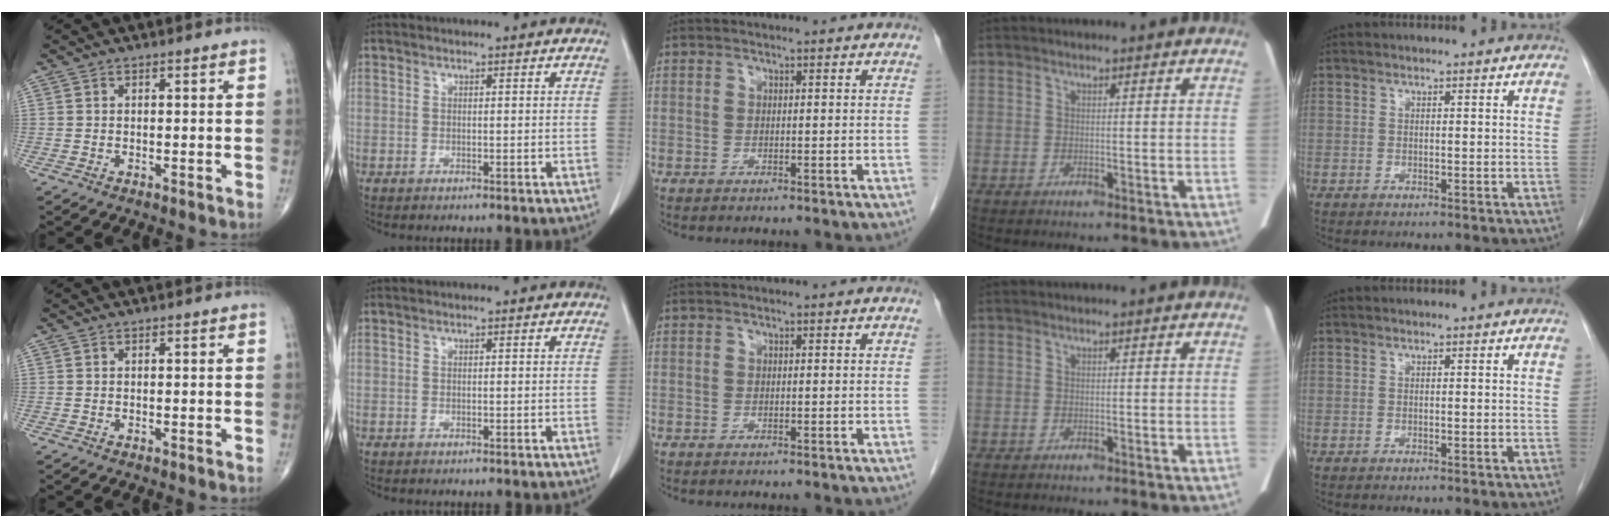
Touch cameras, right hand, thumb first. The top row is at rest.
{}